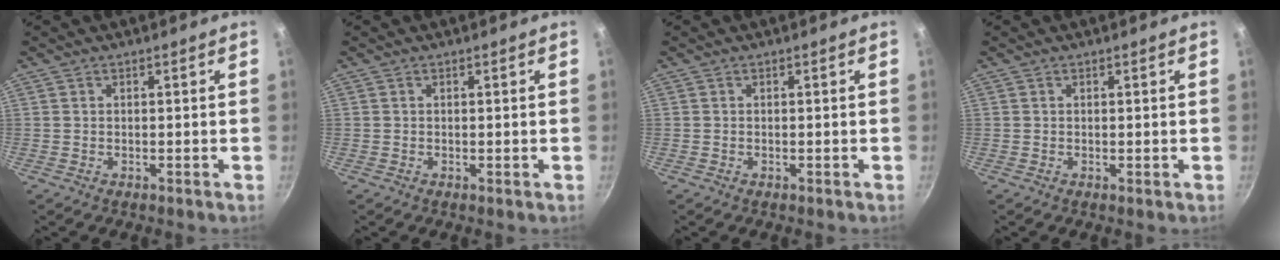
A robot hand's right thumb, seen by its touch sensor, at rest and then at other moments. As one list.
[{"total": 0.0}, {"total": 0.0}, {"total": 0.0}]